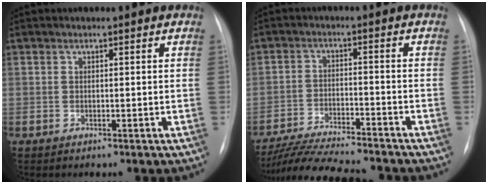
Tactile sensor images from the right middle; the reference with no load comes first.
{"total": 14.7, "force": [-13.4, 1.4, 6.0], "torque": [-0.111, -0.014, -0.209]}